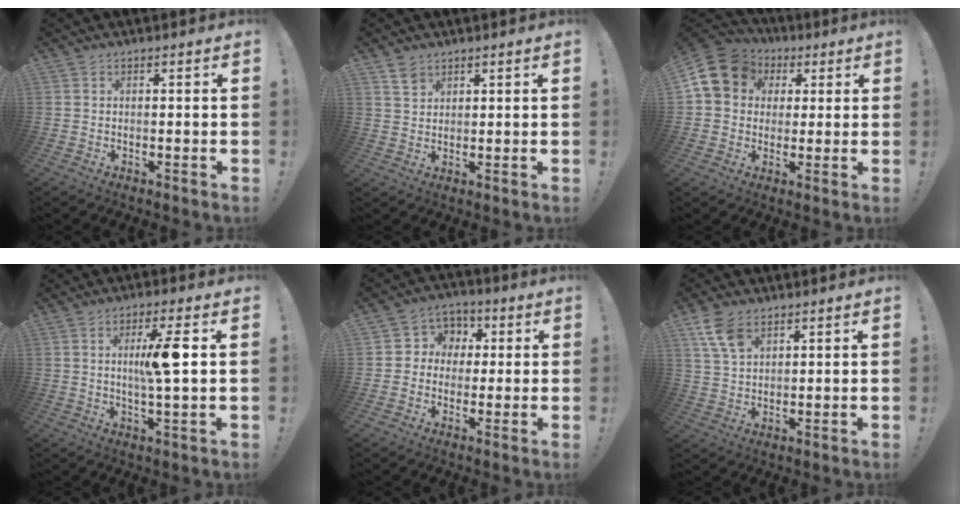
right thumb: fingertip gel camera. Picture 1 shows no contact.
{"total": 3.9, "force": [2.8, 2.4, 1.2], "torque": [-0.010, -0.016, 0.052]}
{"total": 12.9, "force": [3.7, 10.9, 5.9], "torque": [-0.094, -0.004, 0.076]}
{"total": 9.2, "force": [1.4, 0.3, 9.1], "torque": [-0.159, -0.002, 0.014]}
{"total": 7.1, "force": [-0.5, 6.8, 2.0], "torque": [-0.022, 0.011, -0.002]}
{"total": 8.3, "force": [4.8, 4.6, 5.0], "torque": [-0.093, -0.013, 0.095]}